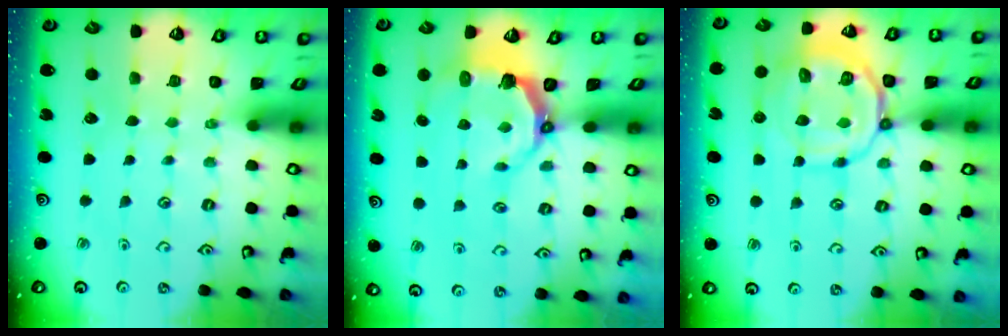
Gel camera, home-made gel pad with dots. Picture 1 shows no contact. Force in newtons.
{"total": 6.8, "press": 5.1, "slide": 4.5}
{"total": 12.6, "press": 12.5, "slide": 1.8}